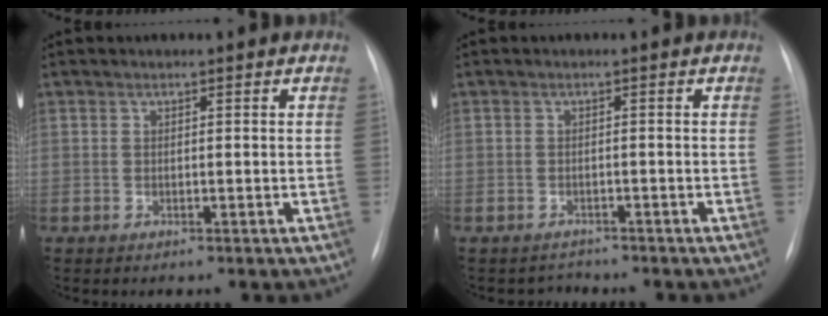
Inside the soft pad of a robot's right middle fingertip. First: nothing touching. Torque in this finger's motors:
{"motor_torque": [-0.47, -0.21, 0.02, -0.01]}